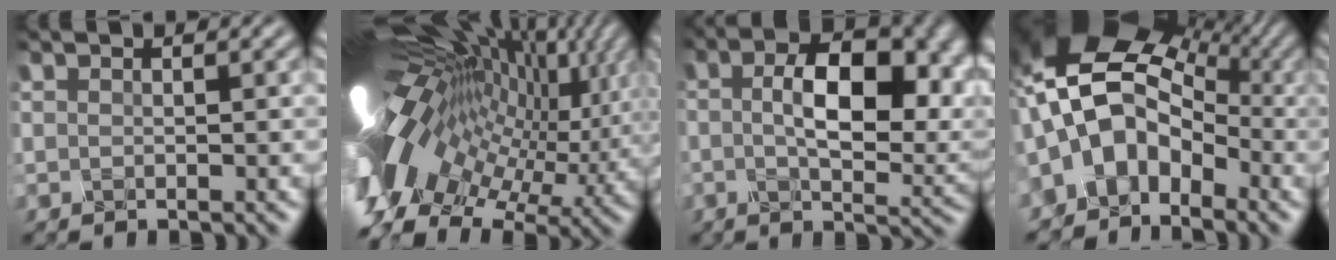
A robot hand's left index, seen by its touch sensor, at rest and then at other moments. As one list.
[{"total": 16.4, "force": [1.7, 8.8, 13.7], "torque": [-0.248, -0.016, 0.069]}, {"total": 8.5, "force": [0.2, 4.0, 7.5], "torque": [-0.115, -0.002, 0.021]}, {"total": 7.5, "force": [-4.2, 5.0, 3.7], "torque": [-0.060, 0.010, -0.075]}]